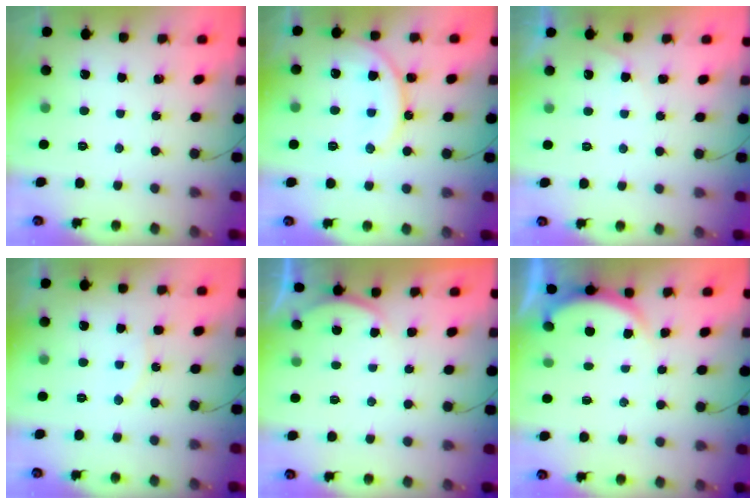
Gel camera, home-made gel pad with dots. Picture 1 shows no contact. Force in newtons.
{"total": 13.8, "press": 13.7, "slide": 1.9}
{"total": 4.4, "press": 4.4, "slide": 0.1}
{"total": 7.5, "press": 7.5, "slide": 0.3}
{"total": 2.8, "press": 2.7, "slide": 0.6}
{"total": 3.0, "press": 2.9, "slide": 0.6}